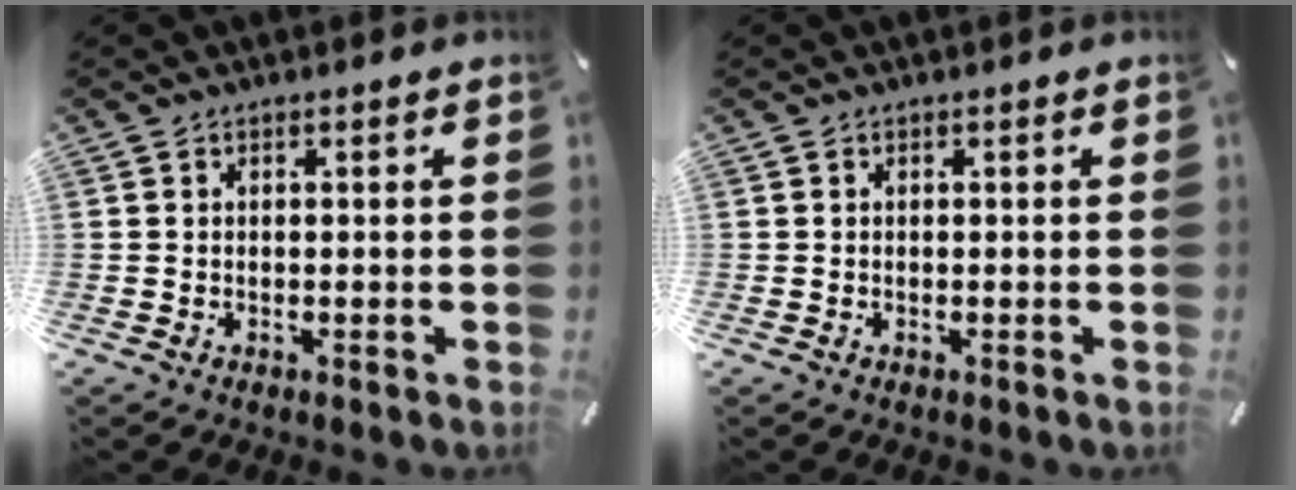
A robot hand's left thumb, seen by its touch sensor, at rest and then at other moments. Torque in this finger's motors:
{"motor_torque": [0.00, 0.00, 0.01, 0.01, 0.00]}